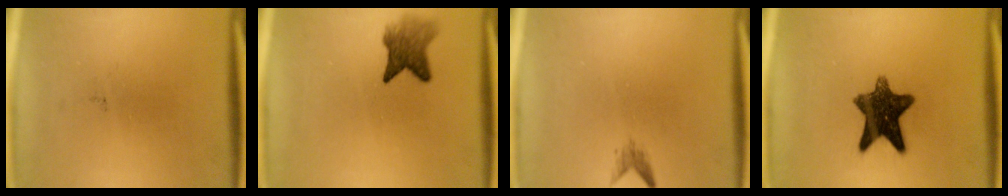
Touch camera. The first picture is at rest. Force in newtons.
{"total": 4.7}
{"total": 1.1}
{"total": 10.9}